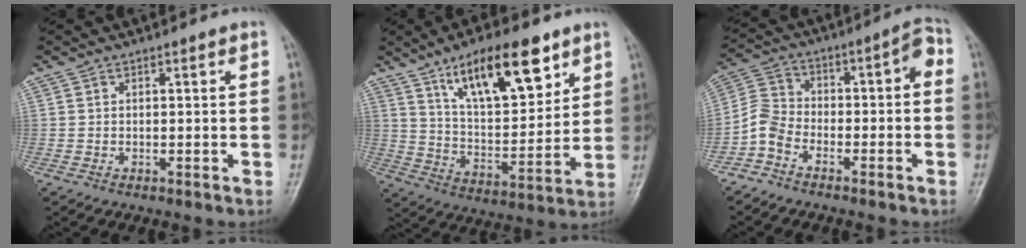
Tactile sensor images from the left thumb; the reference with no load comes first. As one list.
[{"total": 17.8, "force": [10.3, 6.9, 12.8], "torque": [-0.170, -0.049, 0.180]}, {"total": 8.6, "force": [-4.0, 4.4, 6.2], "torque": [-0.101, 0.065, -0.081]}]